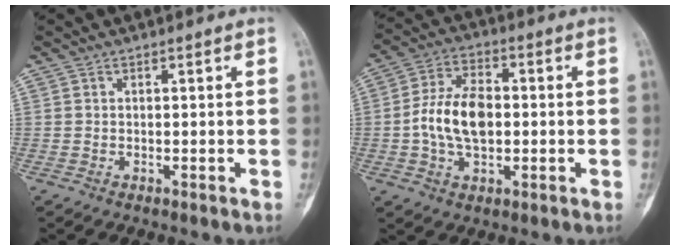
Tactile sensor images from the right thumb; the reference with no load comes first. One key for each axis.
{"total": 11.4, "fx": -0.6, "fy": 6.8, "fz": 9.1, "tx": -0.162, "ty": 0.018, "tz": -0.015}